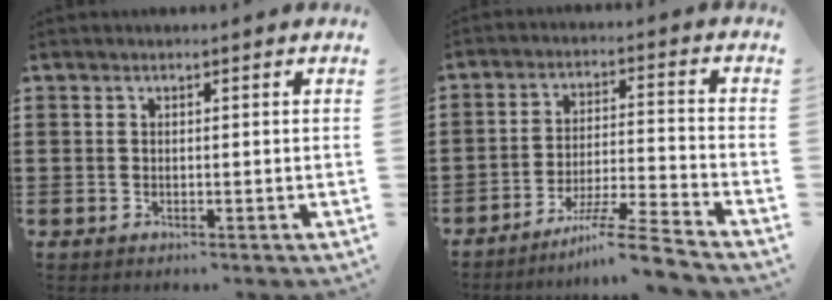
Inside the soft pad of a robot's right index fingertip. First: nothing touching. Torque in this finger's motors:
{"motor_torque": [1.77, -0.37, 0.21, 0.09]}